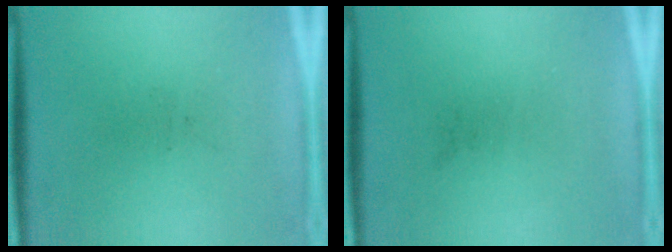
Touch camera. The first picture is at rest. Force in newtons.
{"total": 0.0}